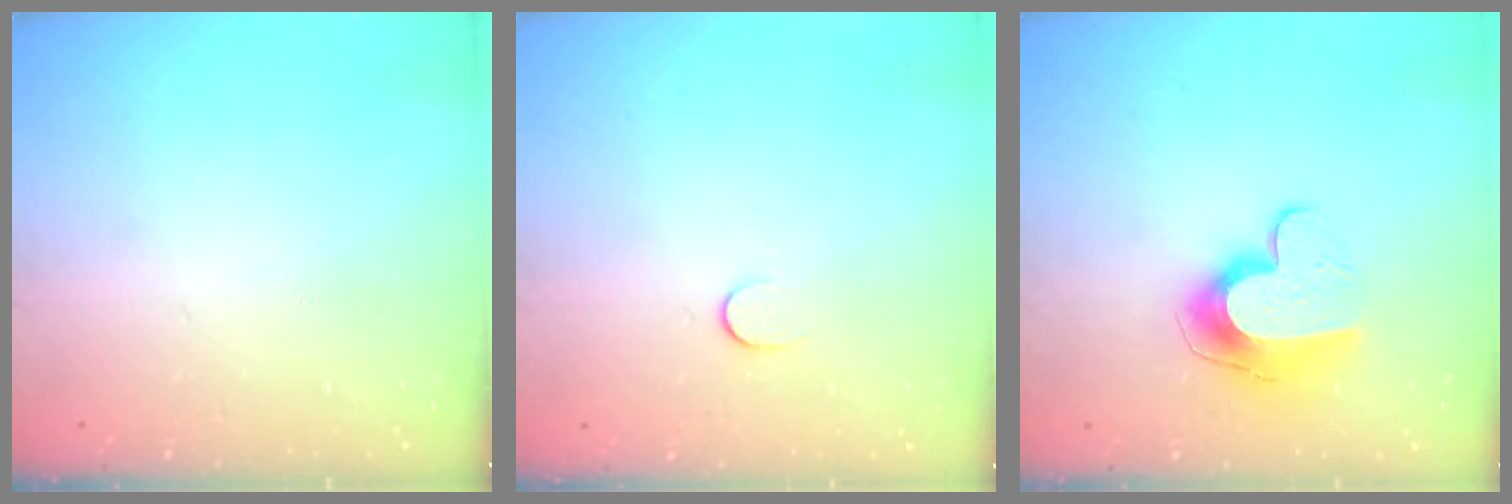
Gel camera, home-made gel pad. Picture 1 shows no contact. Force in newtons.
{"total": 4.5, "press": 4.5, "slide": 0.5}
{"total": 12.0, "press": 11.9, "slide": 0.9}